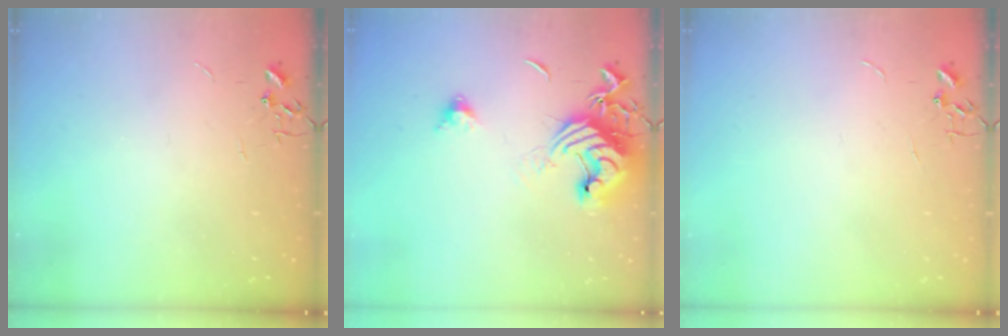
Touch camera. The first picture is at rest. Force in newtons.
{"total": 15.1, "press": 15.0, "slide": 2.0}
{"total": 0.0}